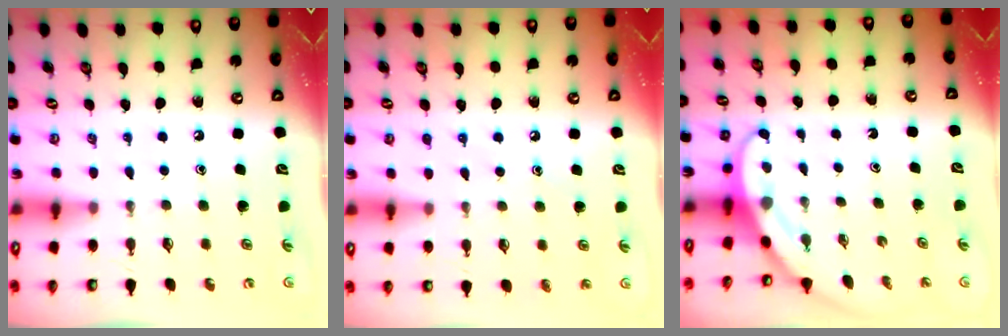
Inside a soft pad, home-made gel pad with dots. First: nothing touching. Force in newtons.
{"total": 6.5, "press": 6.4, "slide": 0.8}
{"total": 3.5, "press": 3.5, "slide": 0.1}